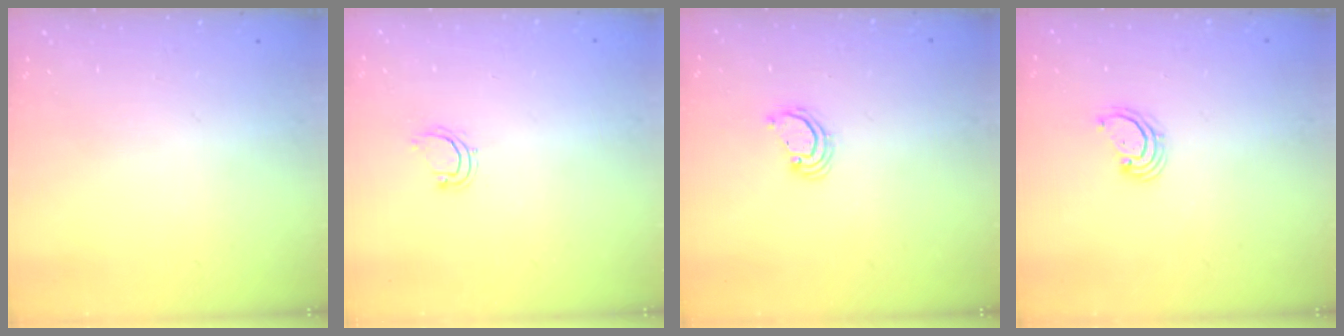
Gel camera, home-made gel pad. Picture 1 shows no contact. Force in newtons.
{"total": 4.7, "press": 4.6, "slide": 0.9}
{"total": 2.2, "press": 2.2, "slide": 0.1}
{"total": 2.8, "press": 2.8, "slide": 0.3}